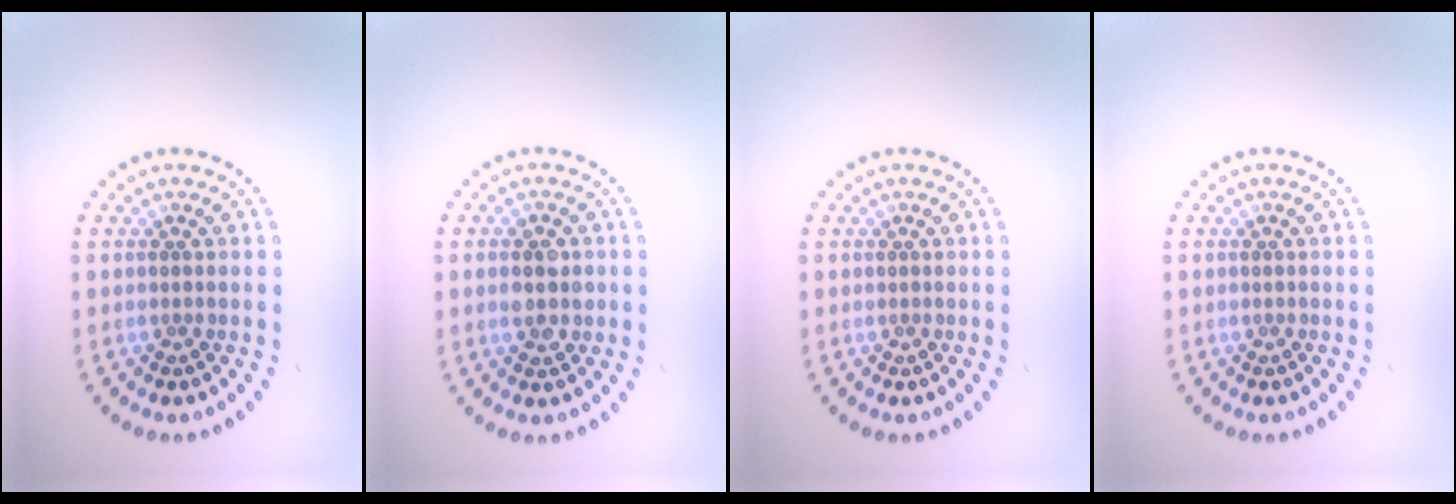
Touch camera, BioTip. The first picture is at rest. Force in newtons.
{"total": 2.7, "press": 2.7, "slide": 0.2}
{"total": 0.0}
{"total": 0.0}